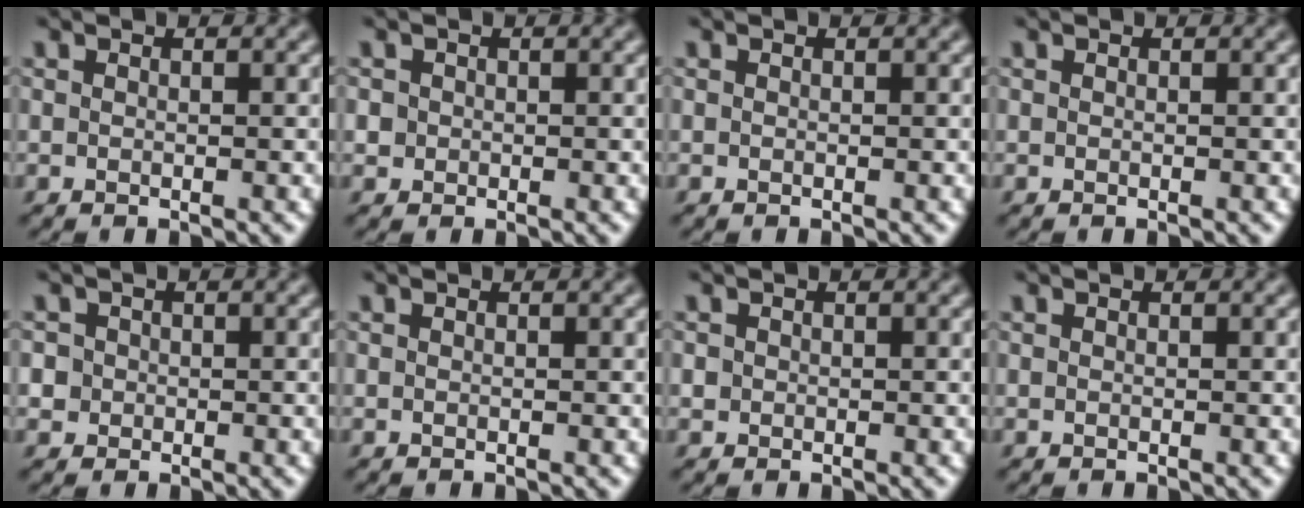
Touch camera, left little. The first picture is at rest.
{"total": 1.0, "force": [0.0, 1.0, 0.2], "torque": [0.000, -0.003, 0.006]}
{"total": 0.0}
{"total": 0.0}
{"total": 2.9, "force": [0.5, 2.7, 0.9], "torque": [-0.010, 0.016, 0.002]}
{"total": 0.0}
{"total": 0.6, "force": [-0.1, 0.6, 0.1], "torque": [0.001, -0.002, 0.000]}
{"total": 0.0}